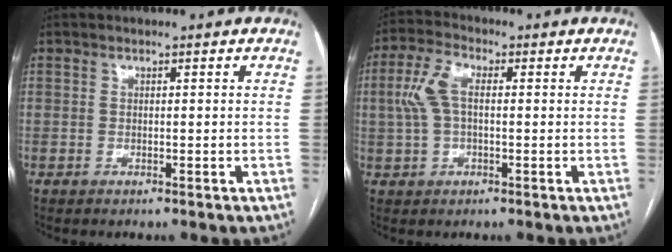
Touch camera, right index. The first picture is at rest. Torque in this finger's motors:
{"motor_torque": [1.11, 0.30, 0.56, 0.06]}